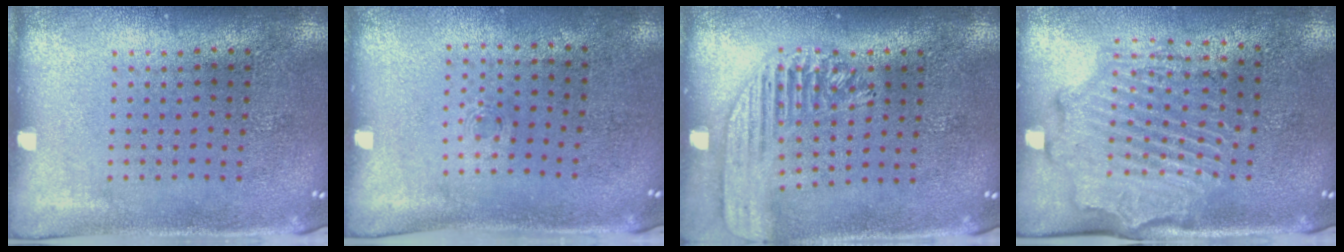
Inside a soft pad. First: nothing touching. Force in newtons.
{"total": 0.5, "press": 0.3, "slide": 0.4}
{"total": 1.7, "press": 1.6, "slide": 0.6}
{"total": 2.1, "press": 2.1, "slide": 0.4}